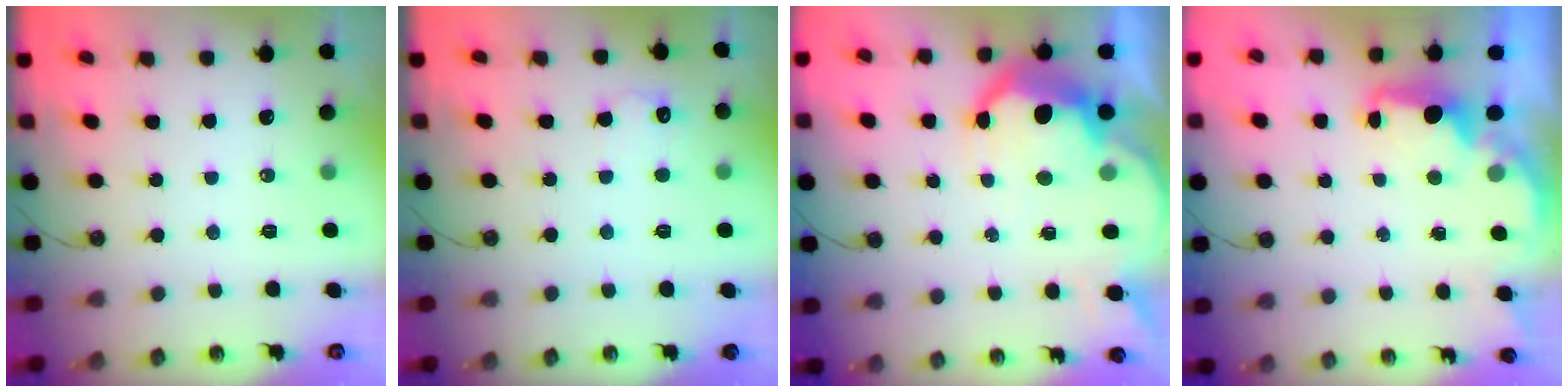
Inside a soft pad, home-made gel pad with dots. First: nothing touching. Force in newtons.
{"total": 5.7, "press": 5.6, "slide": 1.0}
{"total": 14.7, "press": 14.6, "slide": 0.9}
{"total": 2.2, "press": 2.1, "slide": 0.8}